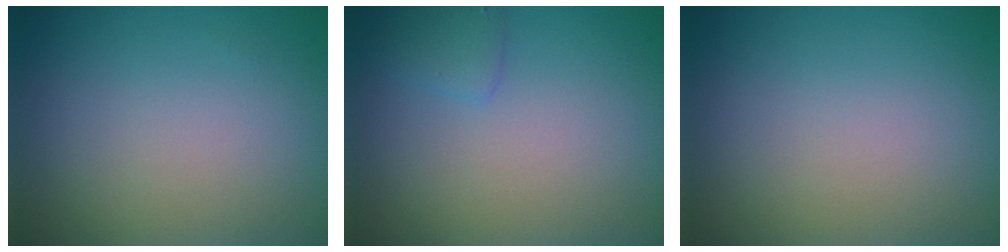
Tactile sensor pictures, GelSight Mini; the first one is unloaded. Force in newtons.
{"total": 1.2, "press": 1.2, "slide": 0.1}
{"total": 0.0}